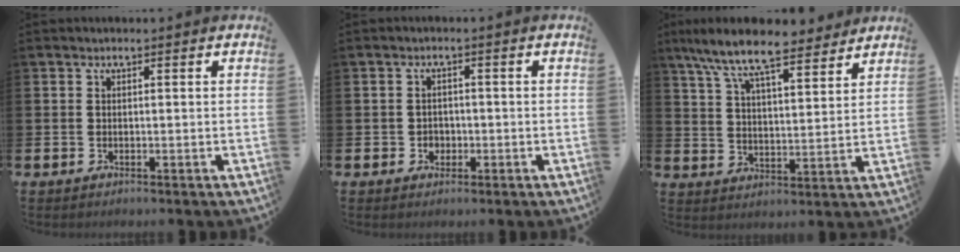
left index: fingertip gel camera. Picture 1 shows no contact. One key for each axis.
{"total": 1.7, "fx": -0.4, "fy": 1.6, "fz": 0.3, "tx": -0.002, "ty": 0.002, "tz": -0.014}
{"total": 9.9, "fx": 8.9, "fy": 1.7, "fz": 3.9, "tx": -0.104, "ty": -0.051, "tz": 0.157}